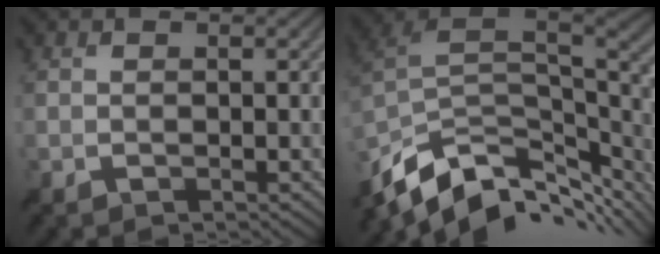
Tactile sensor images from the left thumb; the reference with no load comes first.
{"total": 12.6, "force": [-7.0, 6.0, 8.6], "torque": [-0.210, -0.023, -0.110]}